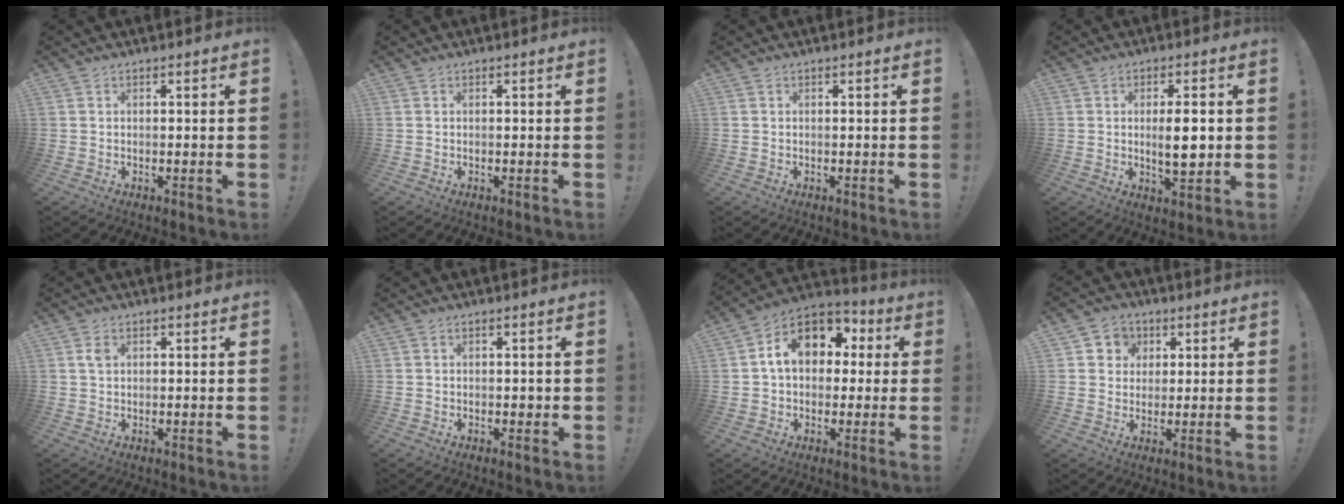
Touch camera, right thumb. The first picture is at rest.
{"total": 0.0}
{"total": 0.0}
{"total": 7.6, "force": [0.4, 2.0, 7.4], "torque": [-0.119, -0.014, 0.000]}
{"total": 1.7, "force": [0.8, 1.2, 1.0], "torque": [-0.010, -0.002, 0.011]}
{"total": 0.9, "force": [0.0, 0.8, 0.5], "torque": [-0.007, 0.003, 0.000]}
{"total": 14.1, "force": [3.4, 10.1, 9.2], "torque": [-0.134, 0.003, 0.064]}
{"total": 6.4, "force": [1.3, 6.1, 1.2], "torque": [-0.016, -0.001, 0.027]}